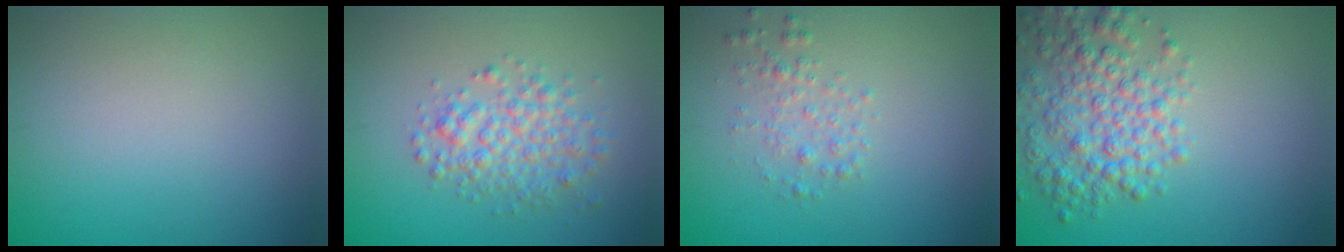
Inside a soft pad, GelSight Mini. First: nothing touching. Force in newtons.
{"total": 3.6, "press": 3.6, "slide": 0.1}
{"total": 1.6, "press": 1.6, "slide": 0.0}
{"total": 5.2, "press": 5.2, "slide": 0.2}